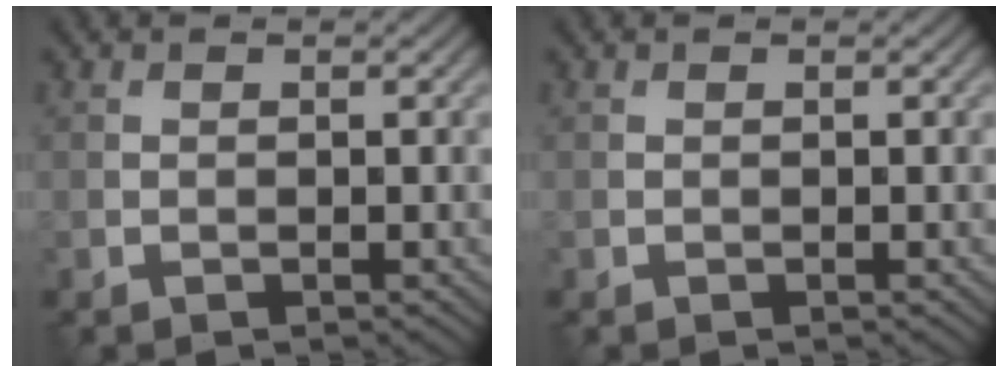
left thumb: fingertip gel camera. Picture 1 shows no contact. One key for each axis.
{"total": 0.0}